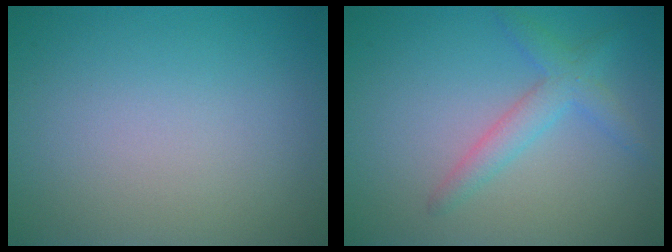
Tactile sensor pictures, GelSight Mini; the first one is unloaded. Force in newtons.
{"total": 2.7, "press": 2.7, "slide": 0.1}